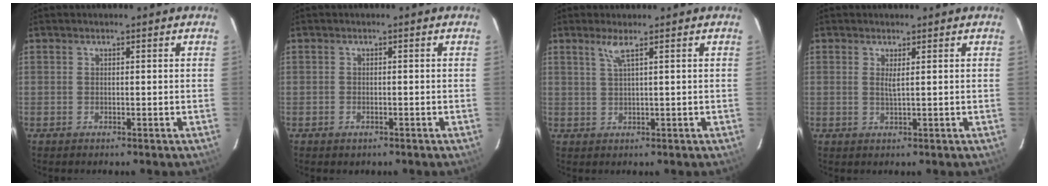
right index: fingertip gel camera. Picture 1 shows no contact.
{"total": 1.2, "force": [-0.6, 0.9, 0.3], "torque": [-0.006, -0.001, -0.005]}
{"total": 2.2, "force": [1.3, -0.5, 1.7], "torque": [-0.032, -0.005, 0.030]}
{"total": 1.4, "force": [0.5, -0.1, 1.3], "torque": [-0.025, -0.003, 0.008]}